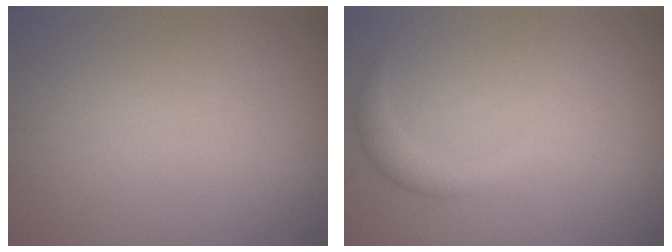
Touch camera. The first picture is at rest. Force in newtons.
{"total": 1.9, "press": 1.9, "slide": 0.2}